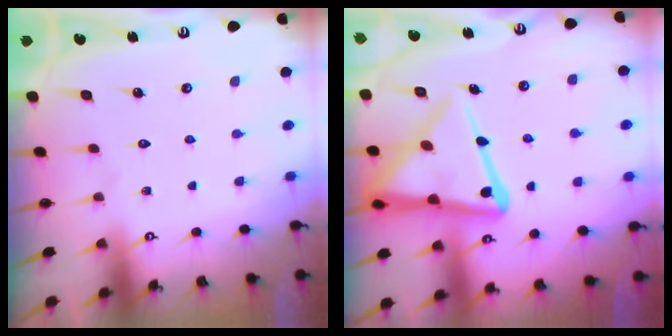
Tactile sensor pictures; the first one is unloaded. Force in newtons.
{"total": 17.7, "press": 17.6, "slide": 1.8}